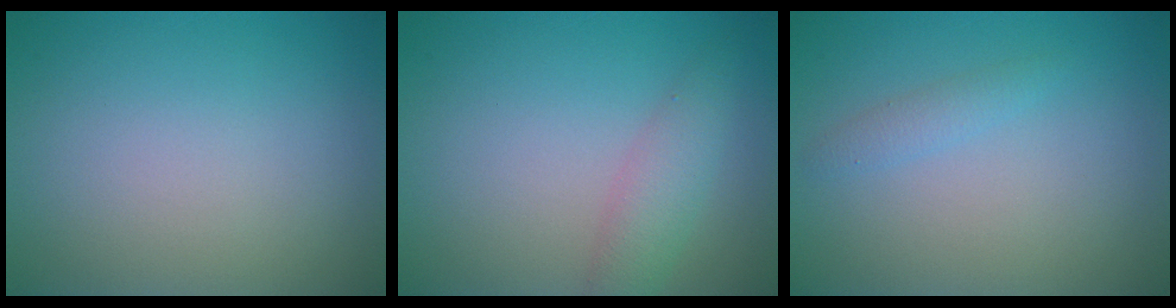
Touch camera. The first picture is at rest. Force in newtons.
{"total": 2.5, "press": 2.5, "slide": 0.1}
{"total": 1.2, "press": 1.2, "slide": 0.1}